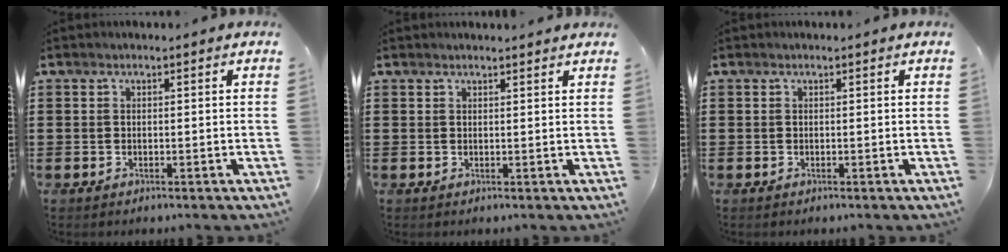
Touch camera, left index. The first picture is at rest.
{"total": 1.0, "force": [0.9, 0.0, 0.2], "torque": [-0.005, -0.001, 0.019]}
{"total": 0.0}